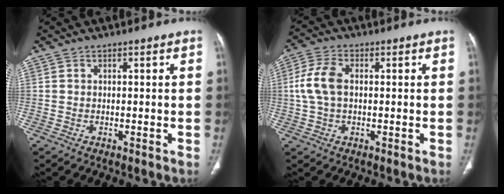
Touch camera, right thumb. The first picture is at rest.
{"total": 6.9, "force": [0.5, 4.0, 5.6], "torque": [-0.129, 0.016, 0.007]}